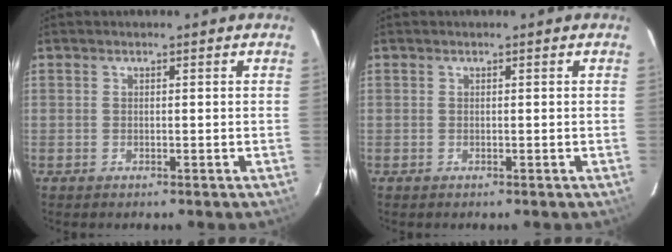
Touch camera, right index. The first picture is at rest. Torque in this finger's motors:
{"motor_torque": [-0.03, 0.00, 0.01, 0.00]}